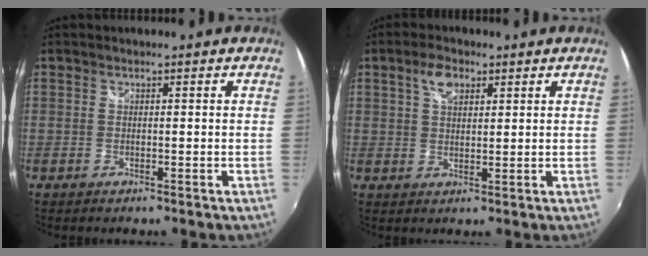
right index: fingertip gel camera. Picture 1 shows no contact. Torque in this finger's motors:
{"motor_torque": [0.07, 0.04, 0.23, 0.05]}